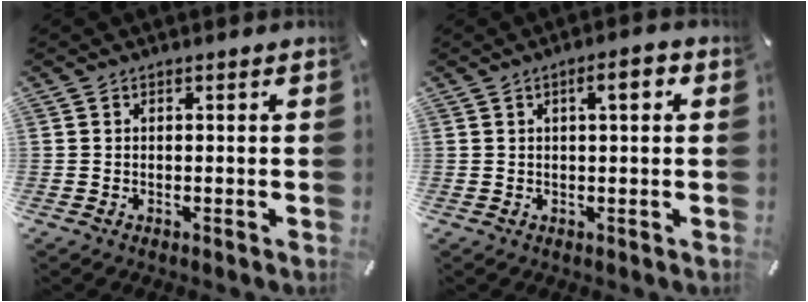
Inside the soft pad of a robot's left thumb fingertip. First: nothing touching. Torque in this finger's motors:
{"motor_torque": [-0.01, -0.05, 0.30, 0.17, 0.06]}